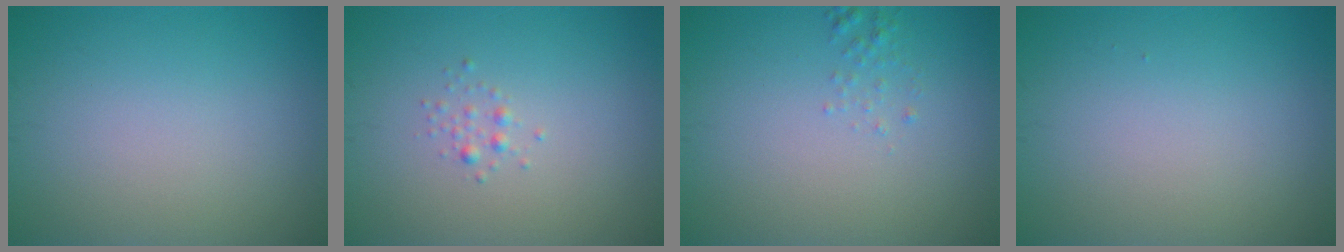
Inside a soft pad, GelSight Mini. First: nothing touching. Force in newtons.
{"total": 0.8, "press": 0.8, "slide": 0.0}
{"total": 0.8, "press": 0.8, "slide": 0.1}
{"total": 0.0}